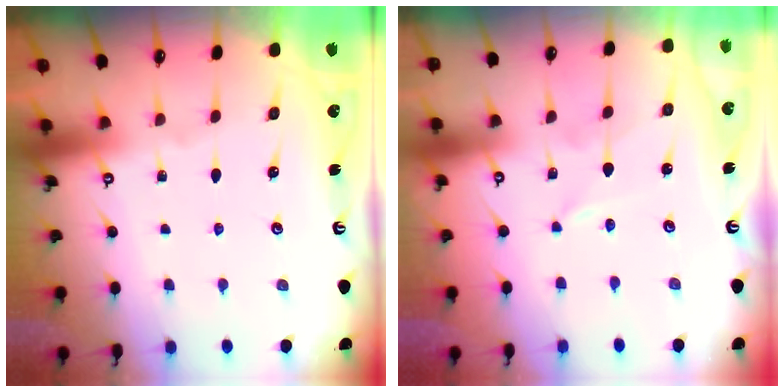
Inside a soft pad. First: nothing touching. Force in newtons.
{"total": 0.8, "press": 0.8, "slide": 0.1}